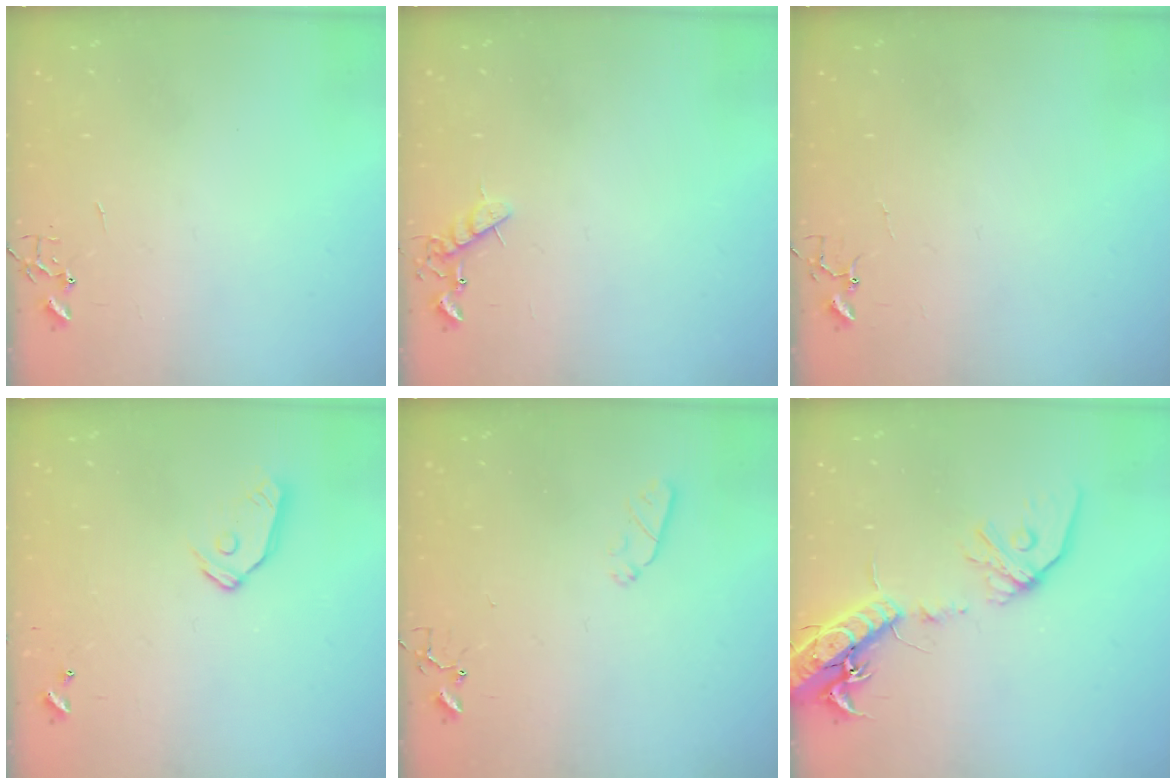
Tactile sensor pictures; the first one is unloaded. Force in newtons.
{"total": 6.3, "press": 6.2, "slide": 0.9}
{"total": 4.0, "press": 4.0, "slide": 0.3}
{"total": 9.2, "press": 9.2, "slide": 1.0}
{"total": 4.2, "press": 4.1, "slide": 1.0}
{"total": 18.3, "press": 17.9, "slide": 3.7}